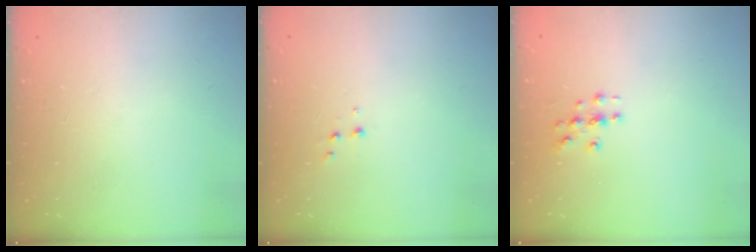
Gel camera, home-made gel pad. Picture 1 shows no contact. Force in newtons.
{"total": 1.9, "press": 1.9, "slide": 0.2}
{"total": 3.0, "press": 3.0, "slide": 0.1}